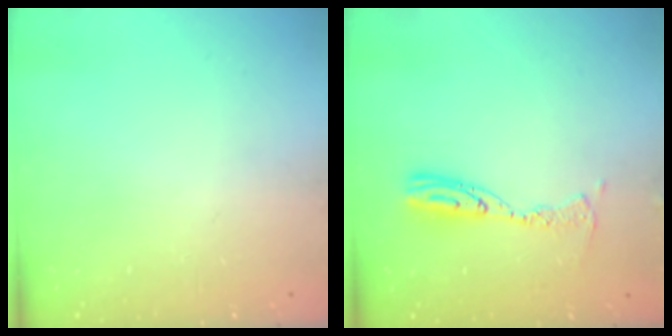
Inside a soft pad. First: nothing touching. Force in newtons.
{"total": 9.5, "press": 9.4, "slide": 0.9}